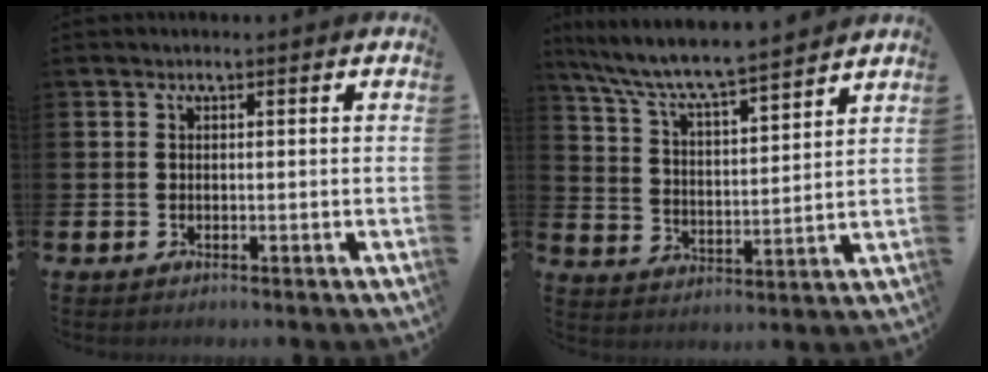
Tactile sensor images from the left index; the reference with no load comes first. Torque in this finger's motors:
{"motor_torque": [0.51, -0.54, 0.99, 0.21]}